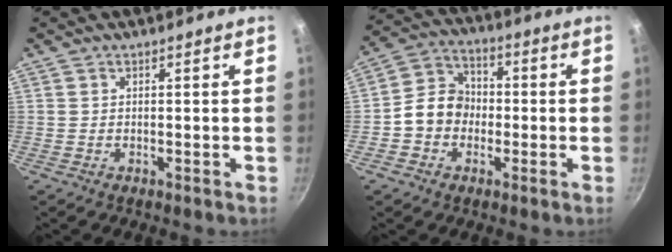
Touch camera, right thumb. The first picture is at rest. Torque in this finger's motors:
{"motor_torque": [0.22, 0.70, 0.66, -0.53, 0.04]}